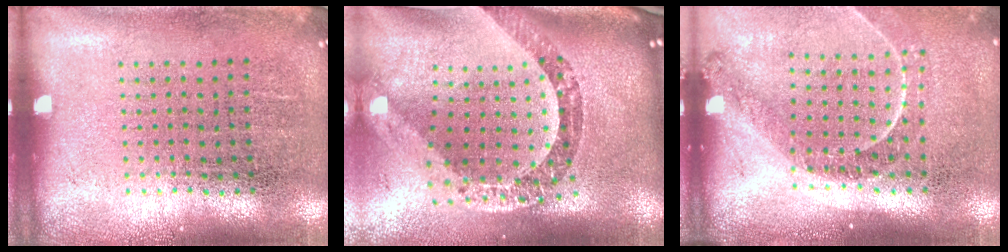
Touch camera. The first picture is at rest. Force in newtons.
{"total": 3.6, "press": 2.5, "slide": 2.6}
{"total": 1.2, "press": 1.2, "slide": 0.1}